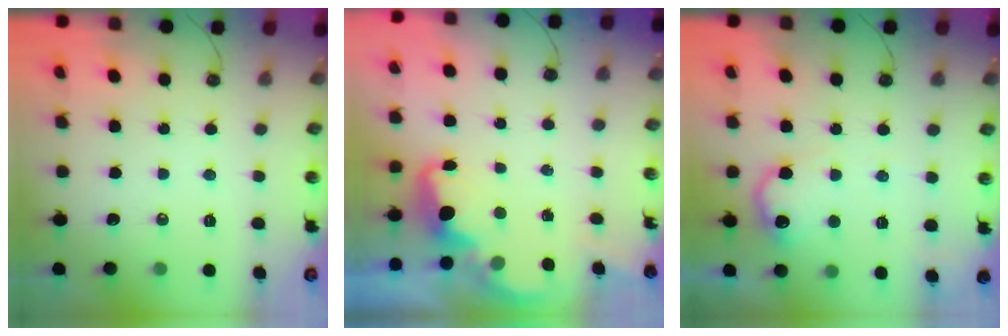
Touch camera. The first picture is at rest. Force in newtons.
{"total": 2.1, "press": 2.0, "slide": 0.6}
{"total": 11.2, "press": 11.2, "slide": 0.4}